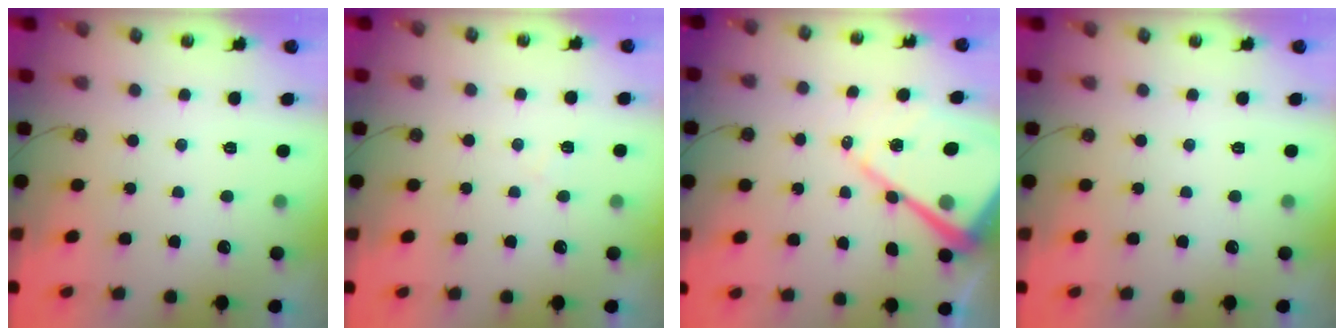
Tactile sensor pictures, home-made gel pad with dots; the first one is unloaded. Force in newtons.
{"total": 5.4, "press": 5.3, "slide": 0.8}
{"total": 18.2, "press": 18.1, "slide": 1.9}
{"total": 0.0}